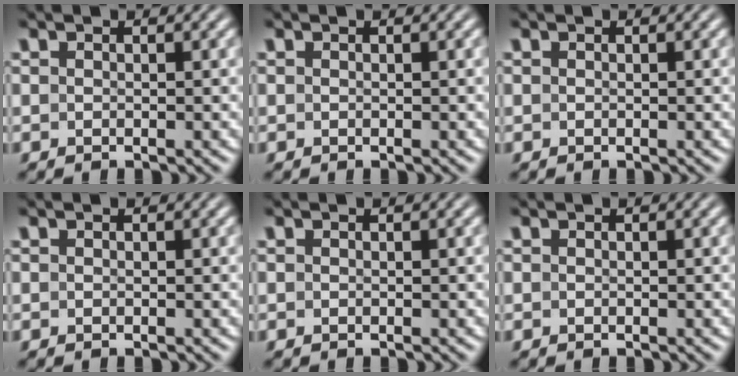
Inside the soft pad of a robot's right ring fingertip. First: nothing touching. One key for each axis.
{"total": 0.0}
{"total": 0.0}
{"total": 0.0}
{"total": 0.0}
{"total": 0.0}